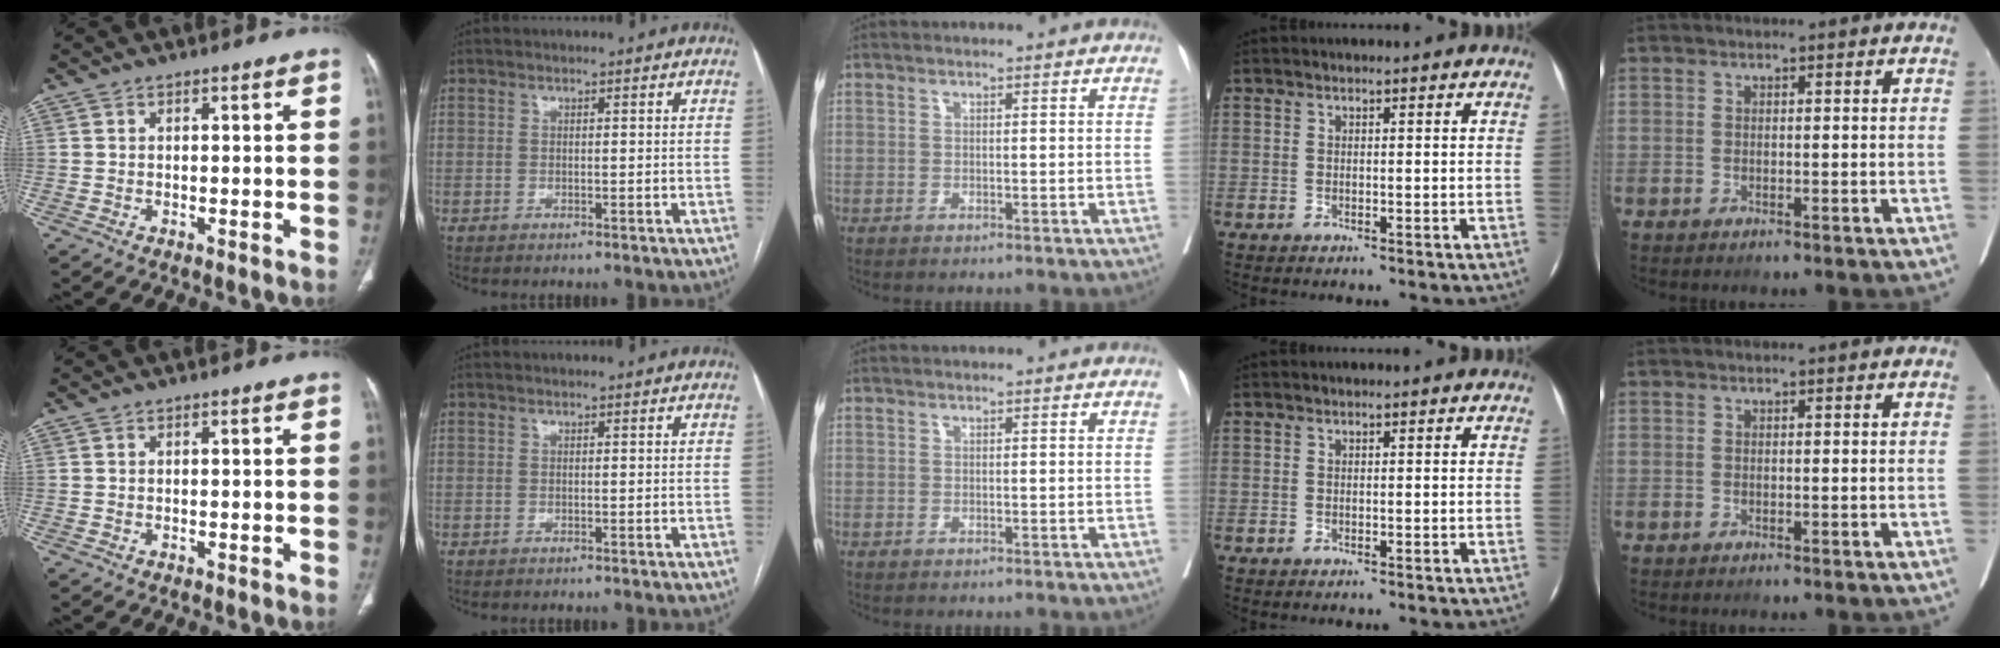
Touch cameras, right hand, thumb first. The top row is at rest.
{}